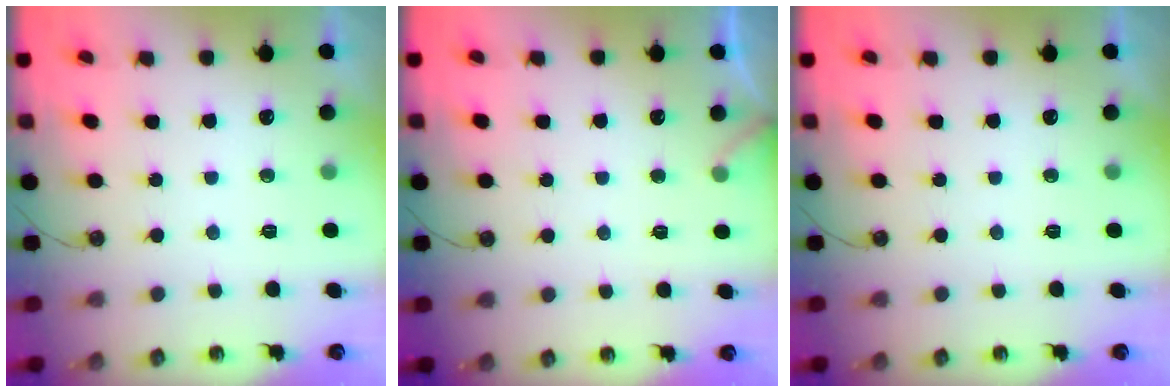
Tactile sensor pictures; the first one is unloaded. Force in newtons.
{"total": 3.5, "press": 3.5, "slide": 0.3}
{"total": 0.0}